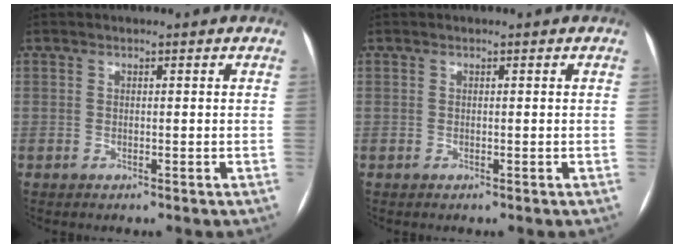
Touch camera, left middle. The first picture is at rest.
{"total": 0.0}